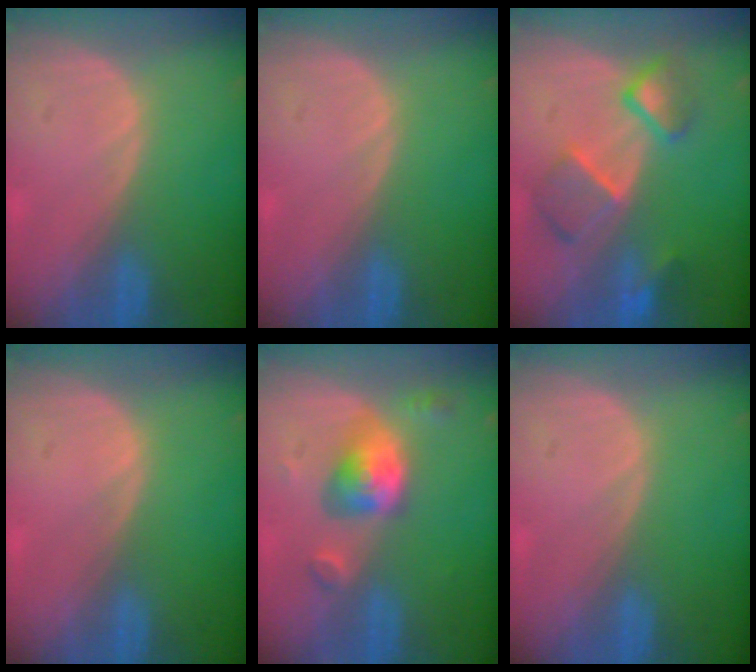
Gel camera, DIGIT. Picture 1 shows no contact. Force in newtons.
{"total": 0.0}
{"total": 7.3, "press": 6.8, "slide": 2.4}
{"total": 0.0}
{"total": 5.6, "press": 5.4, "slide": 1.8}
{"total": 0.0}